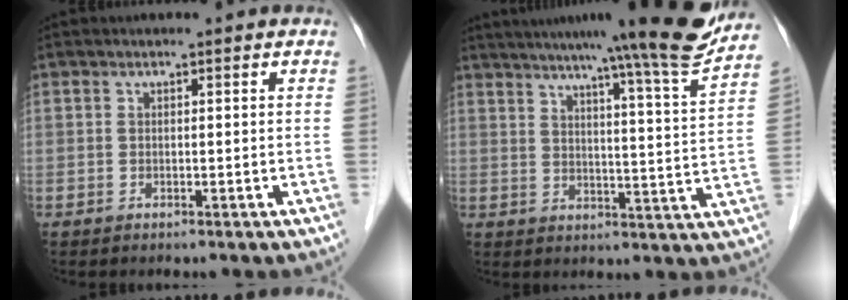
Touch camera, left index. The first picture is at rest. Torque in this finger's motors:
{"motor_torque": [1.05, -1.09, 0.50, 0.12]}